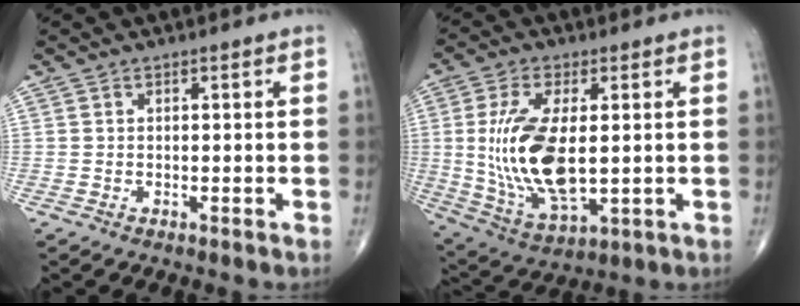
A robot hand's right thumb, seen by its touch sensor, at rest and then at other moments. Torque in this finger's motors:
{"motor_torque": [-0.37, 1.46, 1.32, 1.01, 0.49]}